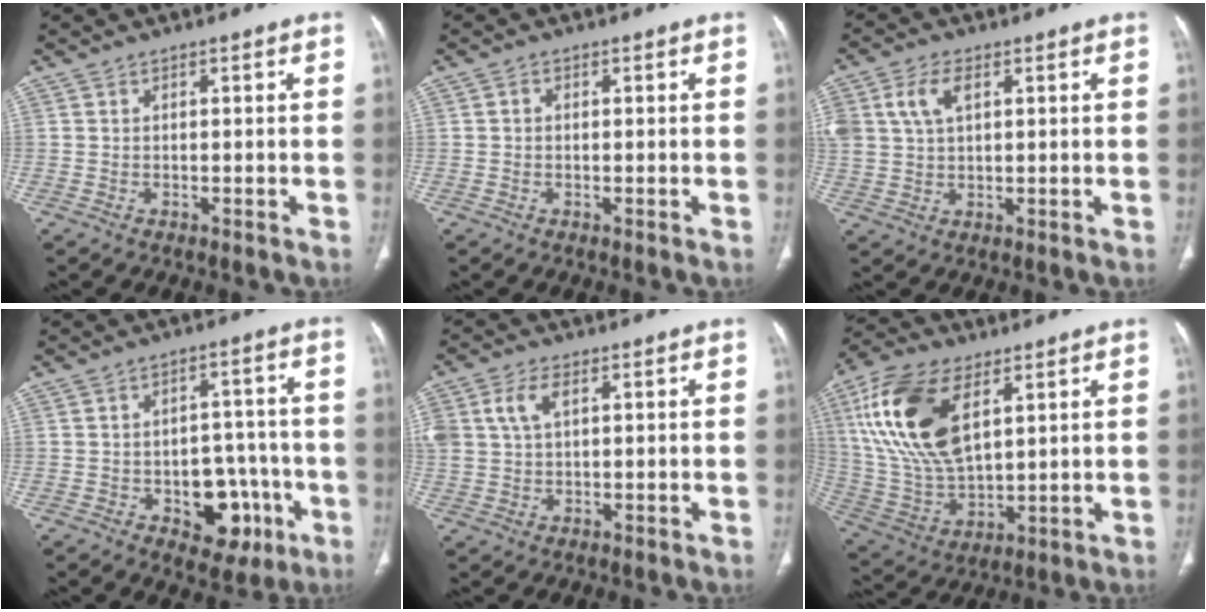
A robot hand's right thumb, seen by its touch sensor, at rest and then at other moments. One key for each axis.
{"total": 0.9, "fx": 0.0, "fy": 0.8, "fz": 0.4, "tx": -0.004, "ty": 0.002, "tz": -0.002}
{"total": 8.4, "fx": 3.0, "fy": 5.1, "fz": 6.0, "tx": -0.130, "ty": 0.008, "tz": 0.062}
{"total": 11.2, "fx": -4.0, "fy": 7.3, "fz": 7.4, "tx": -0.053, "ty": 0.032, "tz": -0.044}
{"total": 7.3, "fx": 2.5, "fy": 4.4, "fz": 5.3, "tx": -0.121, "ty": 0.009, "tz": 0.053}
{"total": 20.6, "fx": 7.6, "fy": 10.7, "fz": 15.9, "tx": -0.314, "ty": -0.018, "tz": 0.149}